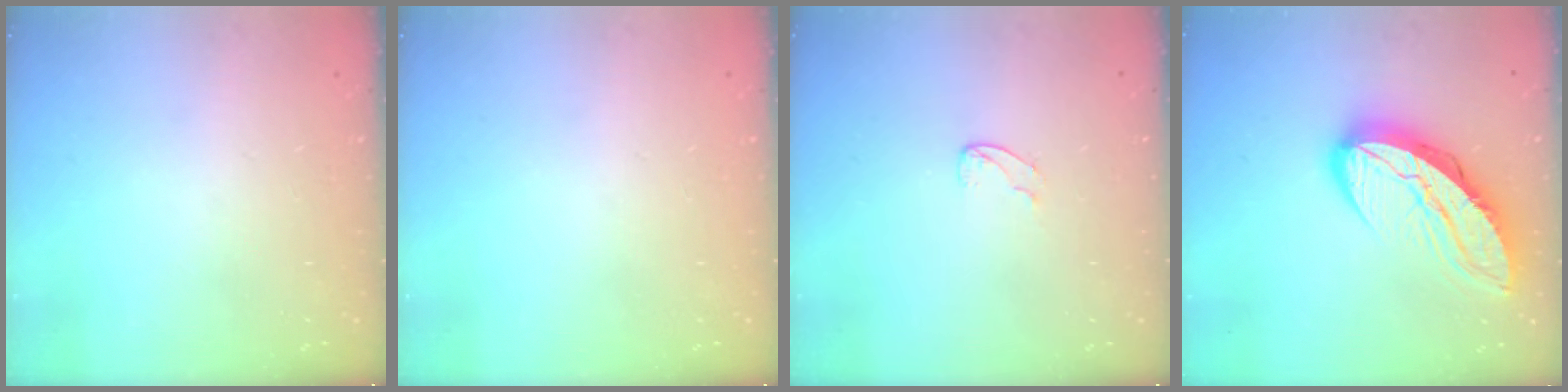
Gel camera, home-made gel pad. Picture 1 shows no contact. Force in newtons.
{"total": 0.0}
{"total": 4.2, "press": 4.2, "slide": 0.4}
{"total": 15.7, "press": 15.6, "slide": 1.4}